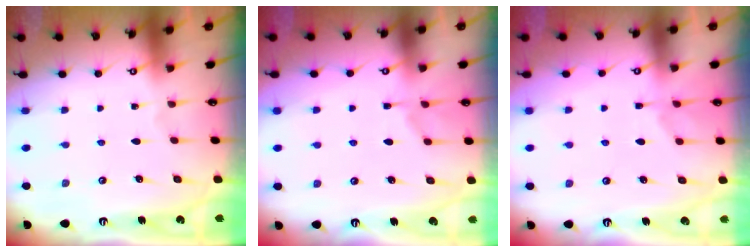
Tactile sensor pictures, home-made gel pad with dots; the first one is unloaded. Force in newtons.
{"total": 1.3, "press": 0.7, "slide": 1.1}
{"total": 1.2, "press": 0.6, "slide": 1.1}